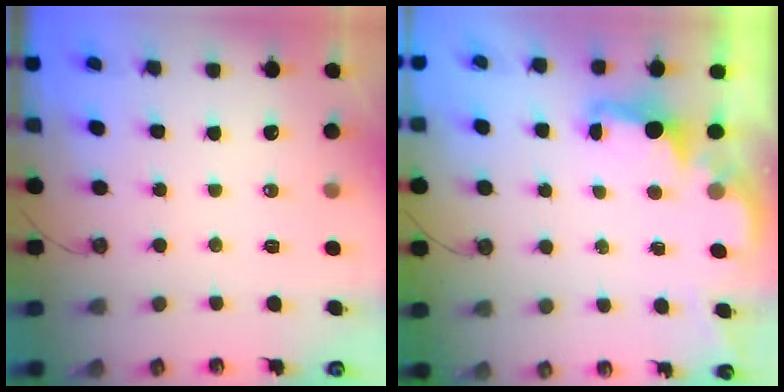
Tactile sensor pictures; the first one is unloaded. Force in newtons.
{"total": 2.0, "press": 1.9, "slide": 0.7}